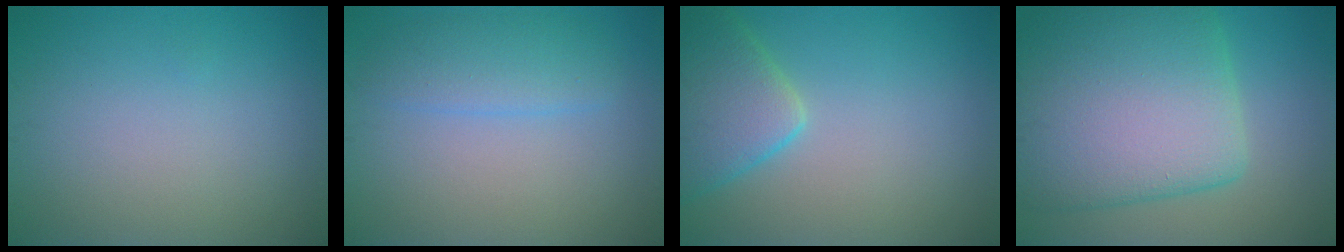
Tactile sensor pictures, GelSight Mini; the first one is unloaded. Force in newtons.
{"total": 2.9, "press": 2.9, "slide": 0.2}
{"total": 5.2, "press": 5.2, "slide": 0.4}
{"total": 12.2, "press": 12.2, "slide": 0.7}